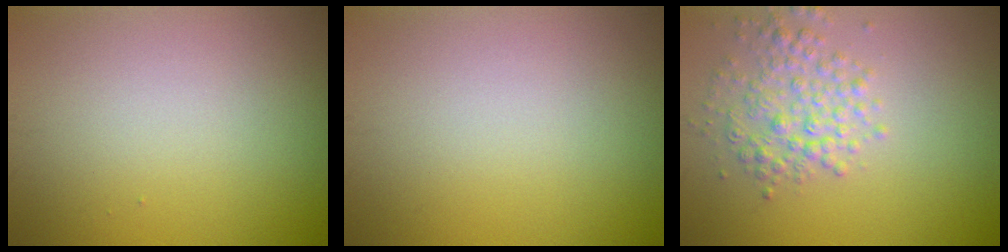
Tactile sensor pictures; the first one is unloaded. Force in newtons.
{"total": 0.0}
{"total": 3.3, "press": 3.3, "slide": 0.1}